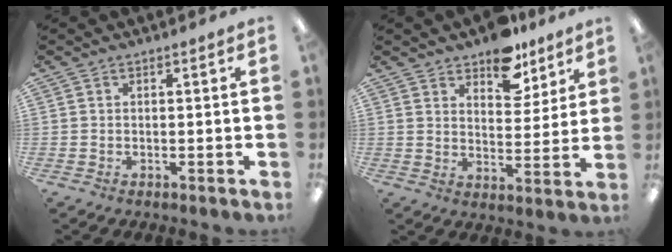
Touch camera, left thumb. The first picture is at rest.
{"total": 9.4, "force": [7.5, 4.8, 3.0], "torque": [-0.025, -0.053, 0.133]}